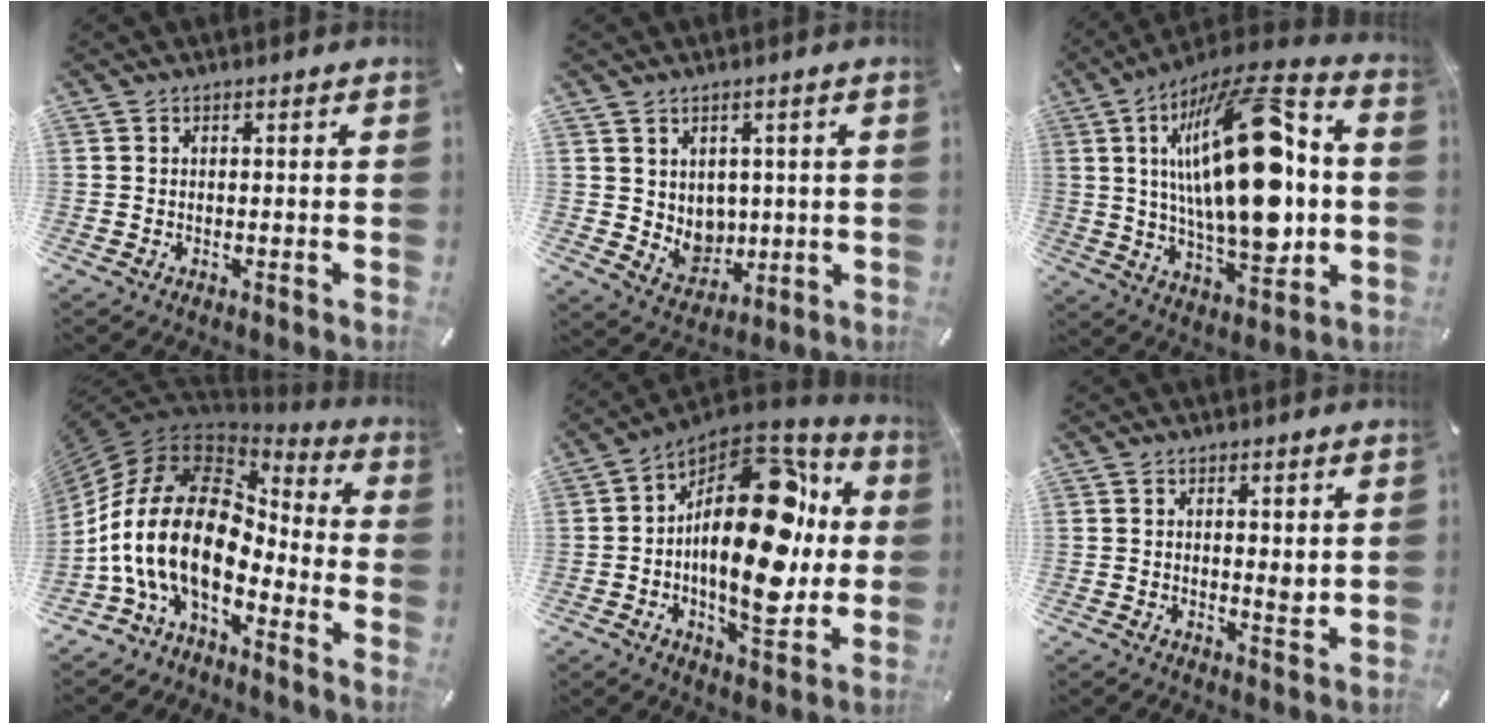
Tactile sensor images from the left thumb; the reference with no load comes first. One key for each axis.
{"total": 6.3, "fx": 2.2, "fy": 5.7, "fz": 1.3, "tx": -0.012, "ty": -0.027, "tz": 0.047}
{"total": 31.4, "fx": 2.3, "fy": 14.2, "fz": 27.9, "tx": -0.495, "ty": -0.008, "tz": 0.034}
{"total": 20.5, "fx": -4.6, "fy": 12.4, "fz": 15.7, "tx": -0.340, "ty": 0.018, "tz": -0.081}
{"total": 27.3, "fx": 2.6, "fy": 14.5, "fz": 23.0, "tx": -0.378, "ty": -0.026, "tz": 0.049}
{"total": 3.7, "fx": 0.7, "fy": 1.5, "fz": 3.3, "tx": -0.041, "ty": -0.009, "tz": 0.007}